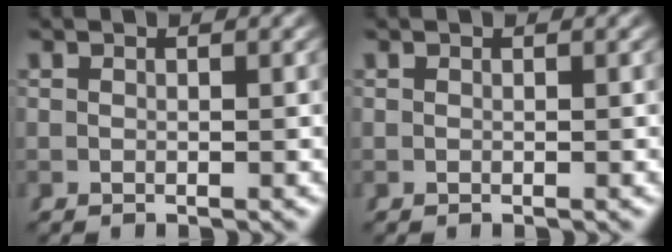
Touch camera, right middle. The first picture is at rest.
{"total": 0.0}